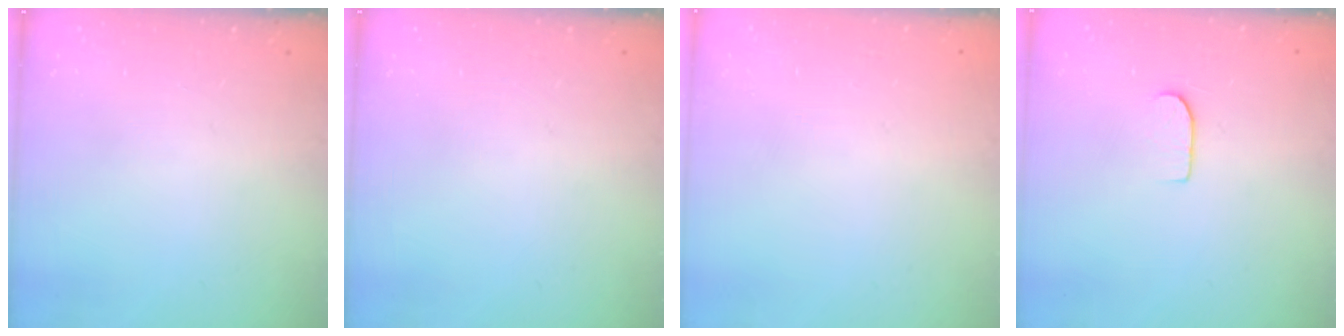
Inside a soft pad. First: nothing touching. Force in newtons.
{"total": 0.0}
{"total": 0.0}
{"total": 5.5, "press": 5.5, "slide": 0.6}